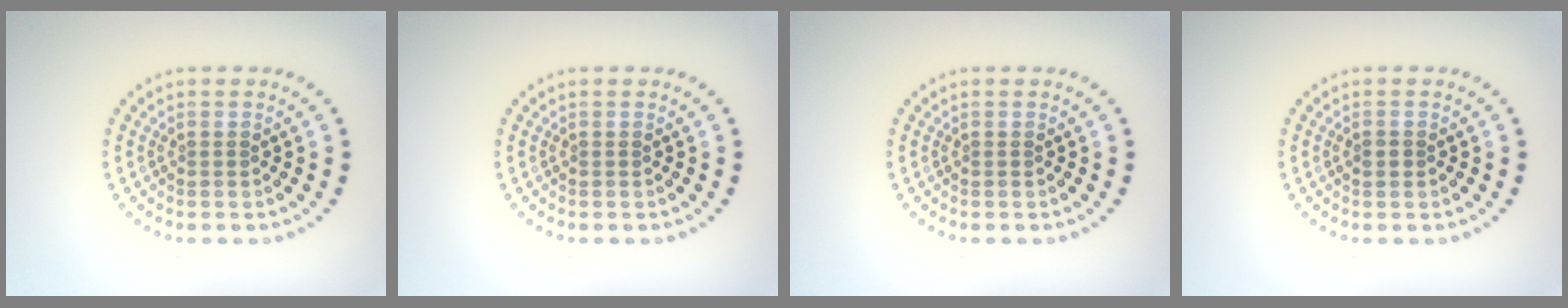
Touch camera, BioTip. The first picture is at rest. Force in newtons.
{"total": 0.0}
{"total": 0.0}
{"total": 1.1, "press": 1.1, "slide": 0.2}